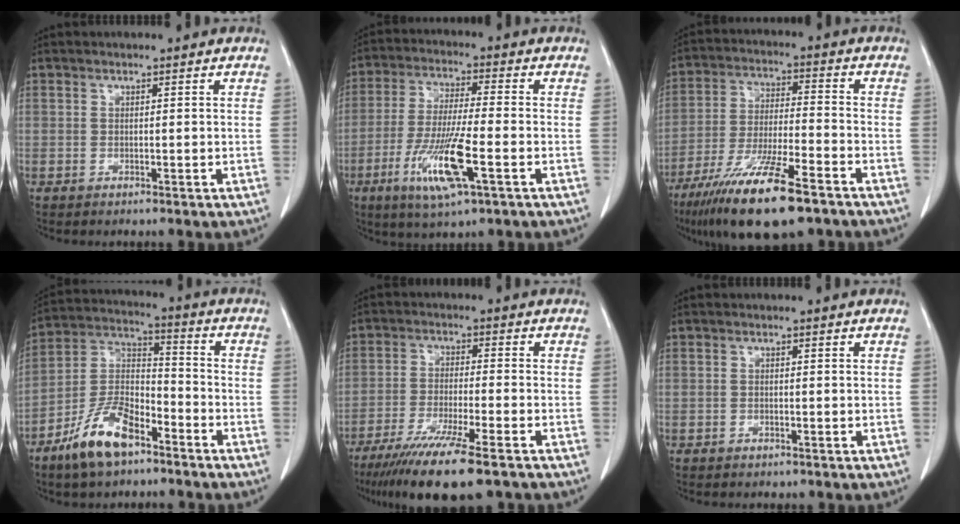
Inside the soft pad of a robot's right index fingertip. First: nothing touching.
{"total": 11.8, "force": [-4.5, 1.0, 10.9], "torque": [-0.218, -0.022, -0.082]}
{"total": 16.1, "force": [-10.6, 2.5, 11.9], "torque": [-0.225, -0.039, -0.188]}
{"total": 11.9, "force": [-7.7, 4.6, 7.7], "torque": [-0.161, 0.002, -0.150]}
{"total": 13.3, "force": [-9.6, 0.9, 9.1], "torque": [-0.160, -0.038, -0.157]}
{"total": 0.6, "force": [-0.4, 0.4, 0.2], "torque": [-0.002, 0.003, -0.005]}